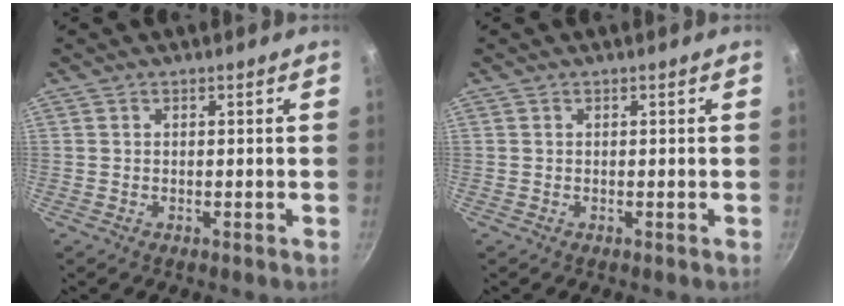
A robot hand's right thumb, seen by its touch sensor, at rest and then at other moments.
{"total": 0.0}